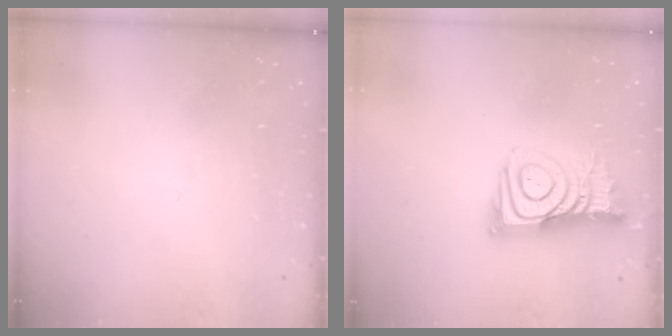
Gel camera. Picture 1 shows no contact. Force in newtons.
{"total": 12.6, "press": 12.5, "slide": 1.0}